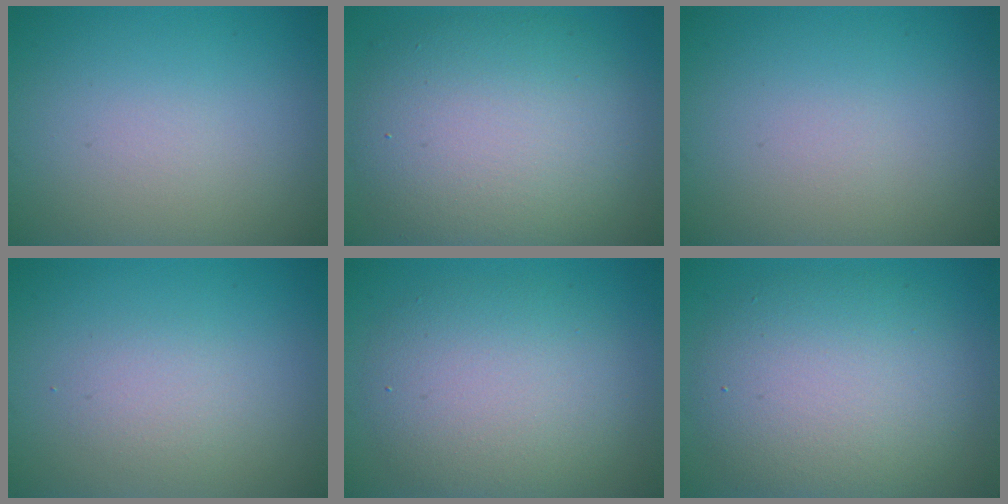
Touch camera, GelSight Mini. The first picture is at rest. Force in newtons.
{"total": 9.9, "press": 9.9, "slide": 0.7}
{"total": 0.0}
{"total": 1.6, "press": 1.6, "slide": 0.0}
{"total": 6.0, "press": 6.0, "slide": 0.2}
{"total": 7.5, "press": 7.5, "slide": 0.3}